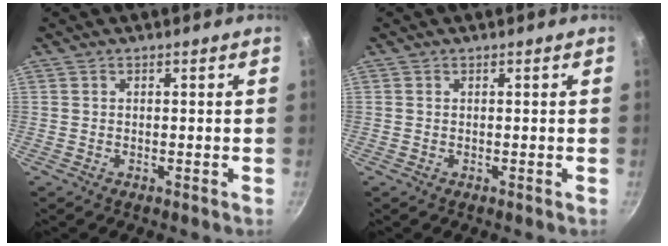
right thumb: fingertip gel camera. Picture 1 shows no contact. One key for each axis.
{"total": 0.0}